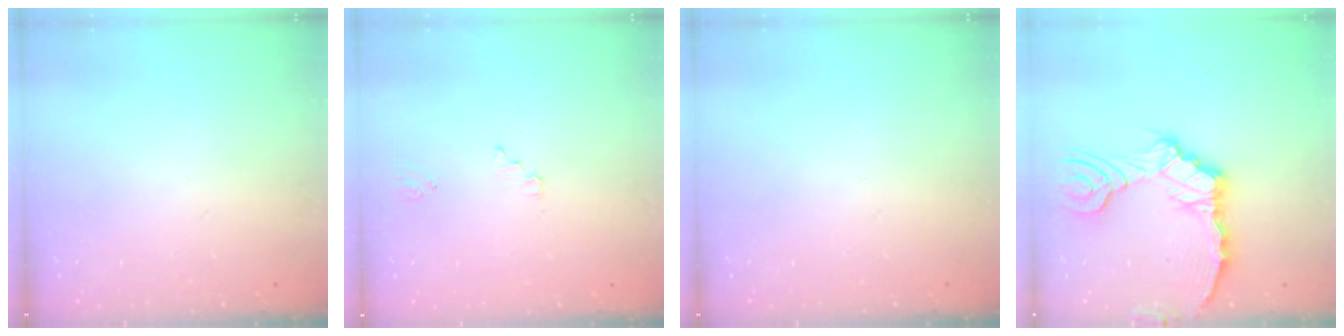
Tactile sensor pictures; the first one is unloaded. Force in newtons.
{"total": 1.0, "press": 1.0, "slide": 0.1}
{"total": 0.0}
{"total": 12.2, "press": 12.0, "slide": 1.7}